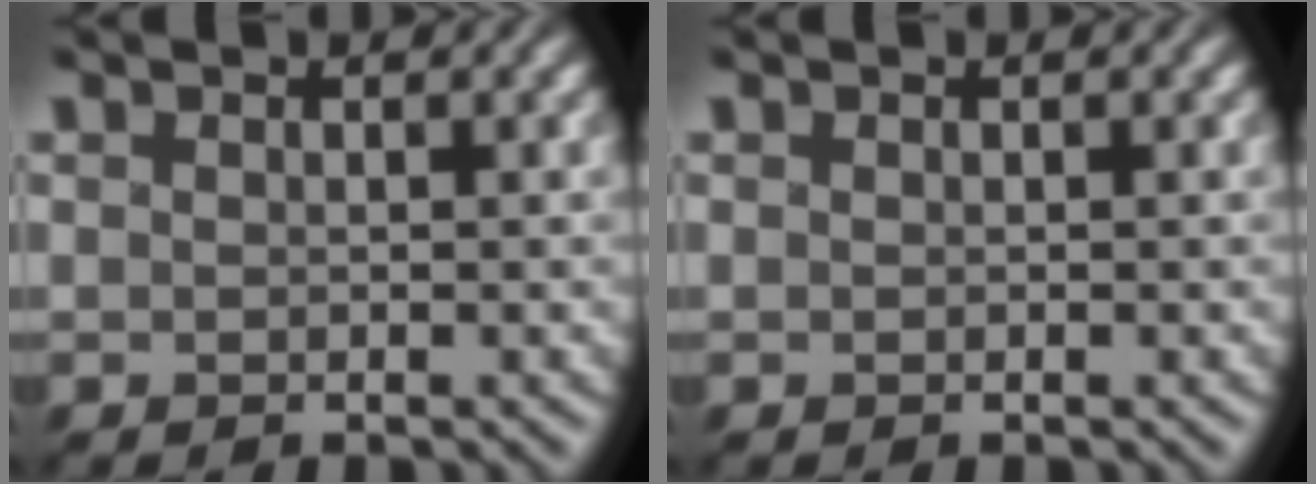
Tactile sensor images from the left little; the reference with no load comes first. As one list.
[{"total": 0.0}]